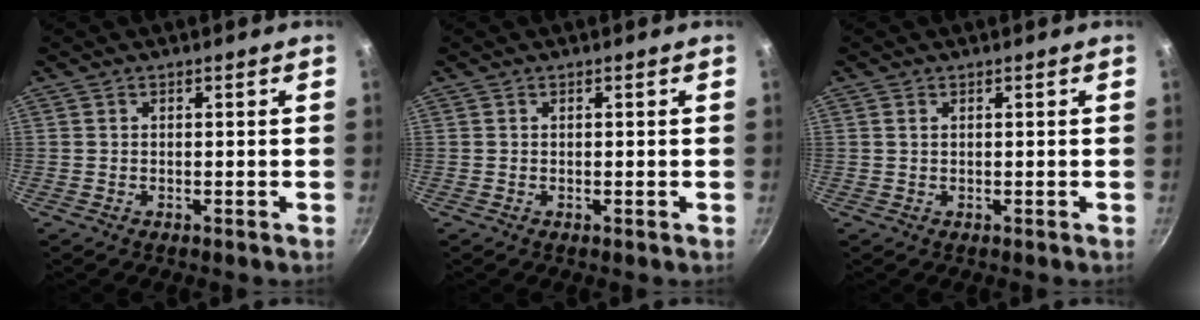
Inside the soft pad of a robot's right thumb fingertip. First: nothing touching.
{"total": 0.0}
{"total": 0.6, "force": [0.2, 0.4, 0.4], "torque": [-0.008, 0.001, 0.004]}